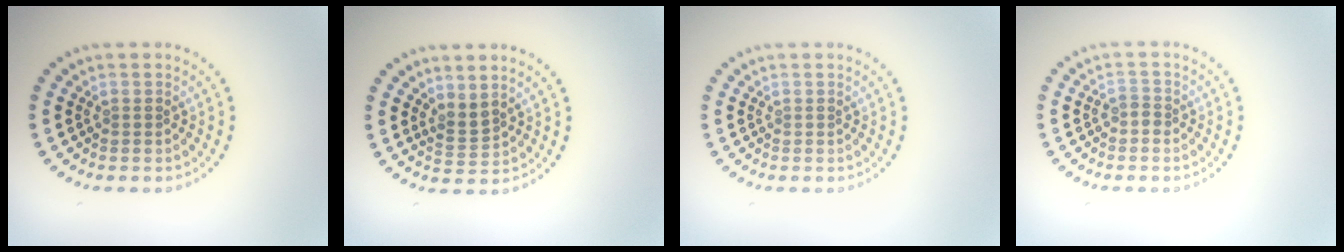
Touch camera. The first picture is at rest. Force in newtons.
{"total": 1.8, "press": 1.3, "slide": 1.1}
{"total": 0.0}
{"total": 1.1, "press": 0.9, "slide": 0.7}